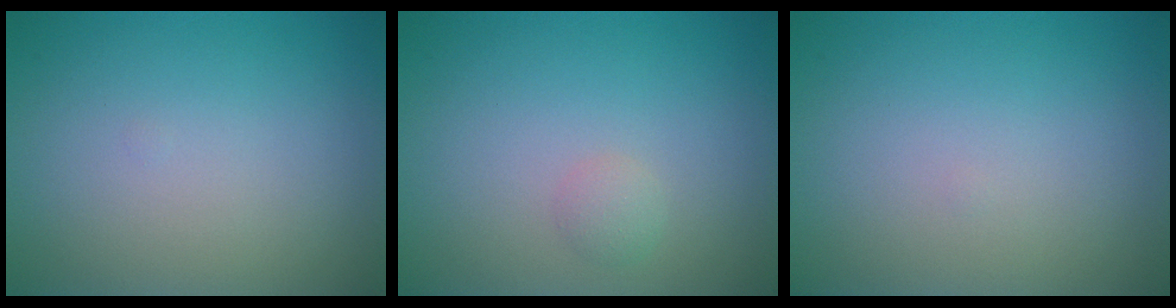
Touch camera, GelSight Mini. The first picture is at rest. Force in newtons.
{"total": 1.0, "press": 1.0, "slide": 0.1}
{"total": 0.0}